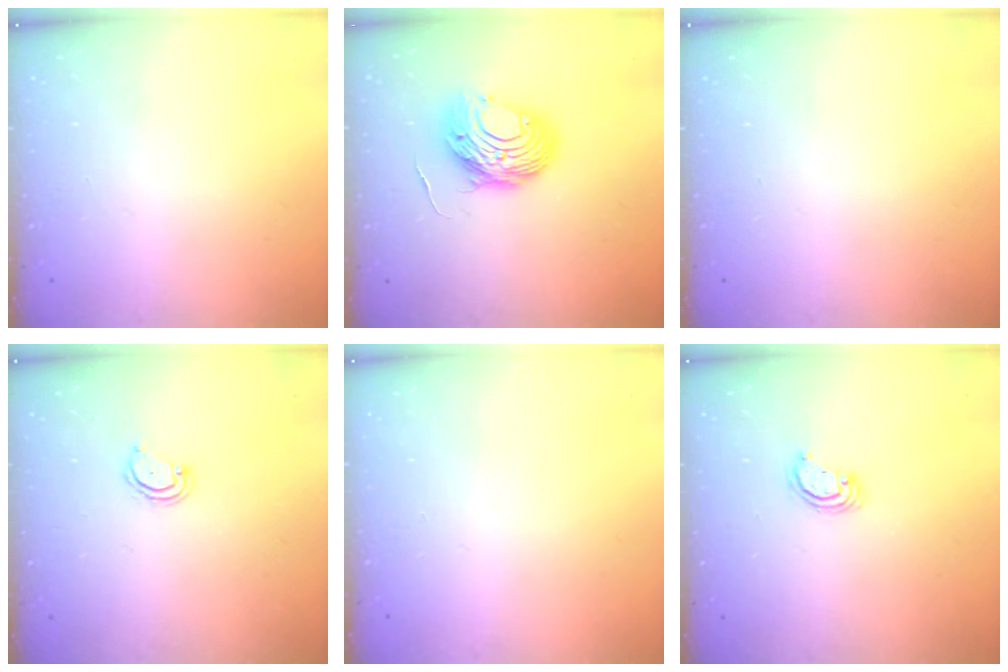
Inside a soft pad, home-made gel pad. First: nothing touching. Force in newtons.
{"total": 11.2, "press": 11.2, "slide": 0.9}
{"total": 0.0}
{"total": 3.5, "press": 3.5, "slide": 0.3}
{"total": 0.0}
{"total": 2.5, "press": 2.5, "slide": 0.2}